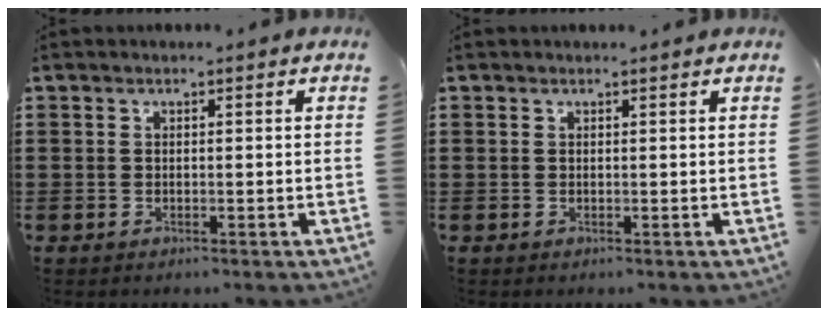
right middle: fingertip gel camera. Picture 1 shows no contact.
{"total": 0.0}